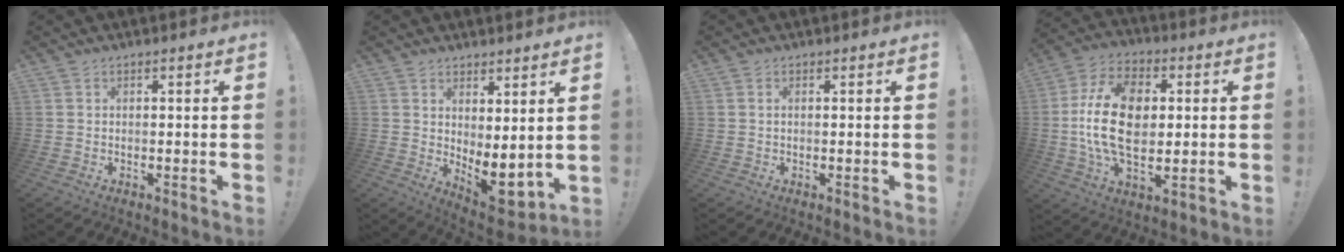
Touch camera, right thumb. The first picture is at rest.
{"total": 6.8, "force": [0.7, 3.5, 5.9], "torque": [-0.048, -0.032, 0.021]}
{"total": 0.5, "force": [0.1, 0.1, 0.5], "torque": [-0.011, 0.002, 0.002]}
{"total": 20.8, "force": [0.4, 13.1, 16.1], "torque": [-0.290, 0.002, 0.005]}